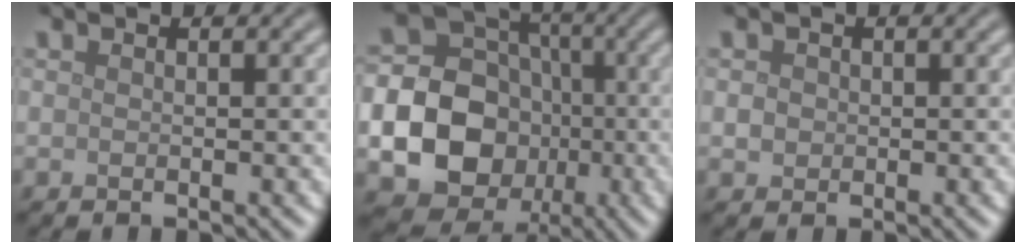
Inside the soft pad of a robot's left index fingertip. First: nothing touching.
{"total": 18.4, "force": [-3.8, 17.0, 5.9], "torque": [-0.157, -0.027, -0.089]}
{"total": 1.0, "force": [0.0, 0.9, 0.3], "torque": [-0.002, -0.002, -0.001]}